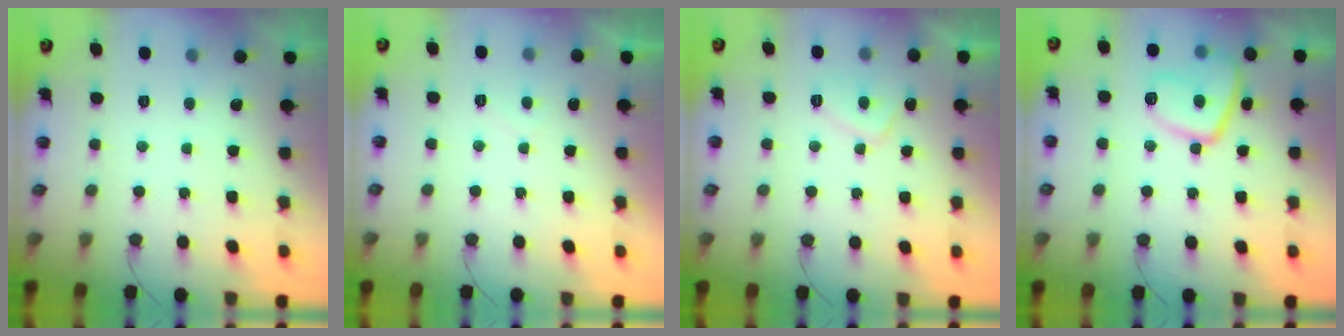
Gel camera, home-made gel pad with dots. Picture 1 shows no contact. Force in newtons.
{"total": 1.3, "press": 1.1, "slide": 0.7}
{"total": 4.4, "press": 4.2, "slide": 1.1}
{"total": 11.3, "press": 11.3, "slide": 1.1}